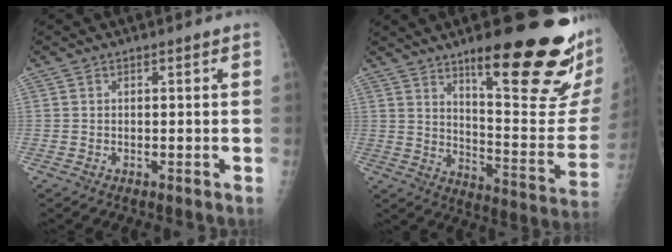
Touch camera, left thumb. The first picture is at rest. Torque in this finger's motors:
{"motor_torque": [2.40, 0.89, 1.36, -1.42, 0.44]}